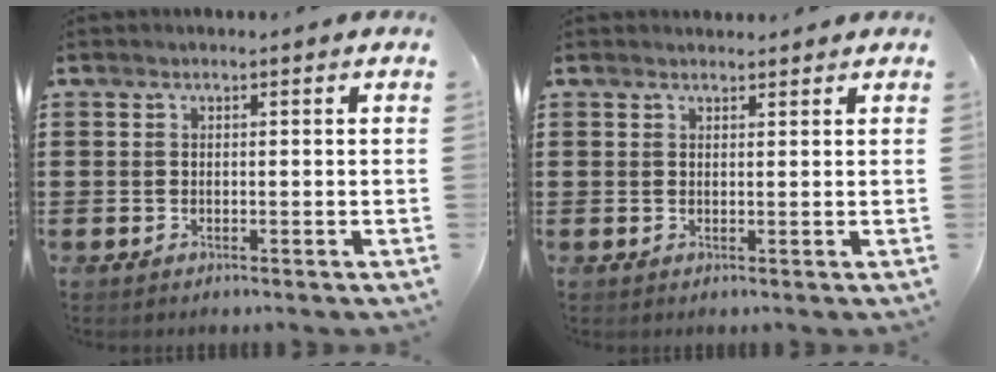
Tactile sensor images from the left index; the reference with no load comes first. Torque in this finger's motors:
{"motor_torque": [0.98, -1.16, -0.06, 0.00]}